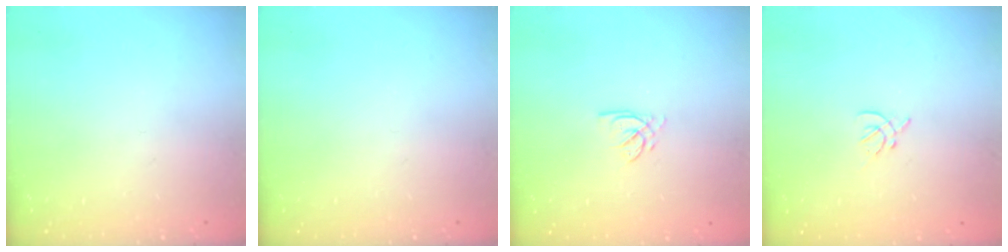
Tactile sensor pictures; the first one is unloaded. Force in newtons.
{"total": 0.0}
{"total": 2.2, "press": 2.2, "slide": 0.3}
{"total": 2.2, "press": 2.1, "slide": 0.6}